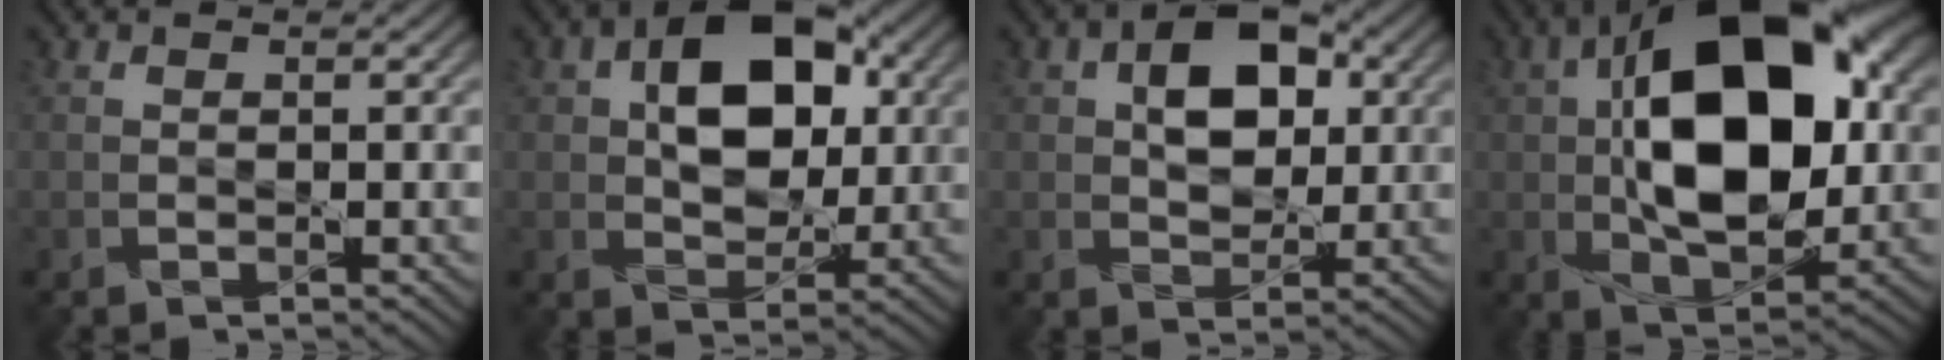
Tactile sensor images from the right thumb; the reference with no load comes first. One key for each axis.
{"total": 10.2, "fx": 2.4, "fy": 6.5, "fz": 7.4, "tx": -0.117, "ty": 0.017, "tz": 0.032}
{"total": 6.9, "fx": 1.8, "fy": 4.4, "fz": 5.0, "tx": -0.082, "ty": 0.013, "tz": 0.021}
{"total": 17.2, "fx": 2.0, "fy": 9.6, "fz": 14.1, "tx": -0.250, "ty": 0.019, "tz": 0.027}